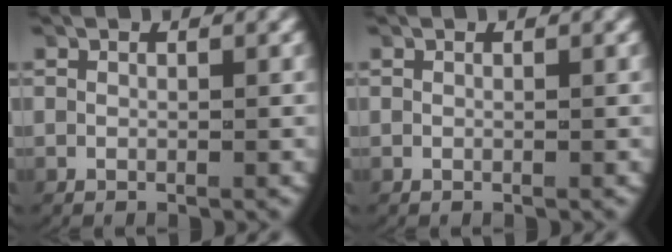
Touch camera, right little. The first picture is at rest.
{"total": 0.0}